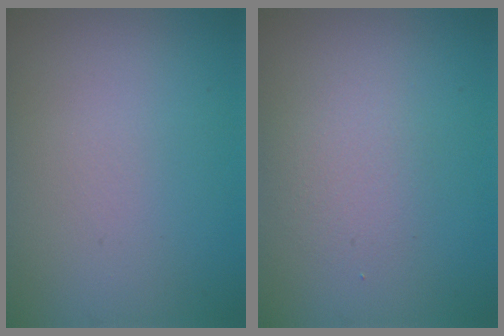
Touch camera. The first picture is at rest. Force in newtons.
{"total": 1.9, "press": 1.9, "slide": 0.0}